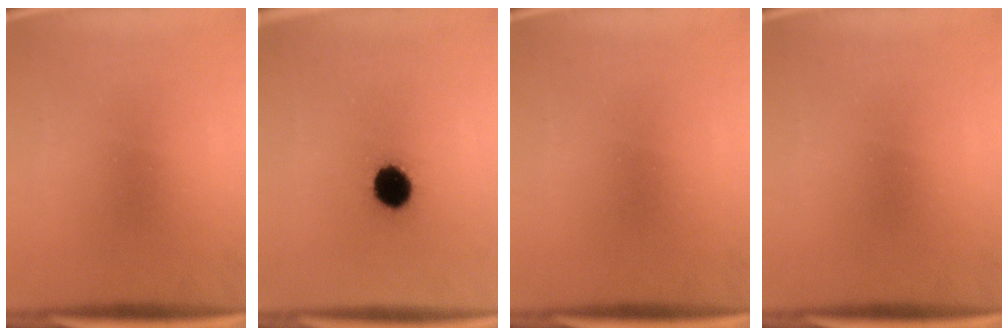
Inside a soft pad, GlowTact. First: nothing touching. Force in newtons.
{"total": 6.7}
{"total": 0.0}
{"total": 0.0}